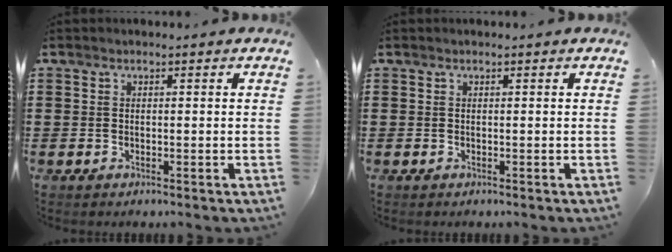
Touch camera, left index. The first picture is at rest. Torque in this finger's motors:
{"motor_torque": [0.00, 0.00, 0.00, -0.01]}